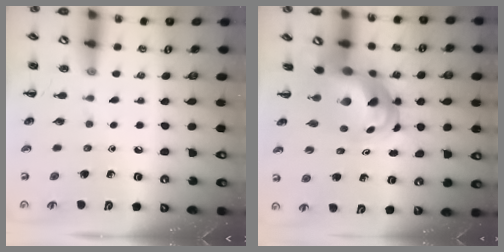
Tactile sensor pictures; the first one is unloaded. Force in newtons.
{"total": 9.7, "press": 9.3, "slide": 2.7}